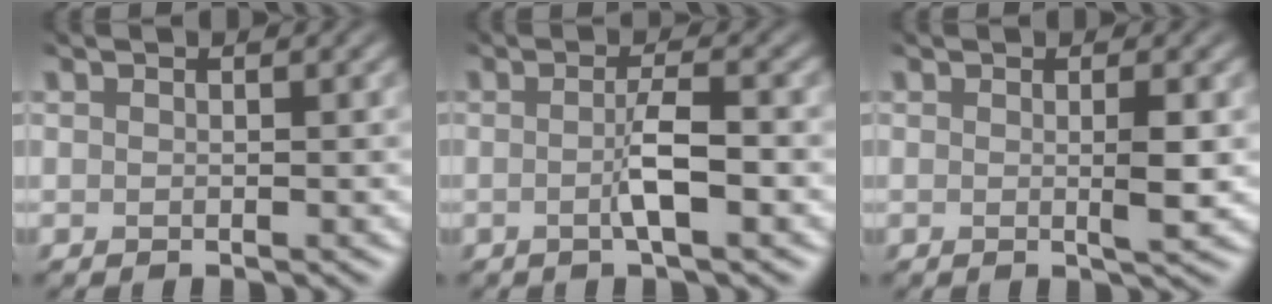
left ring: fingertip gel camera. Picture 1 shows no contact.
{"total": 2.8, "force": [-1.2, 0.3, 2.5], "torque": [-0.044, -0.004, -0.019]}
{"total": 1.8, "force": [-0.2, 0.3, 1.8], "torque": [-0.027, -0.004, 0.001]}